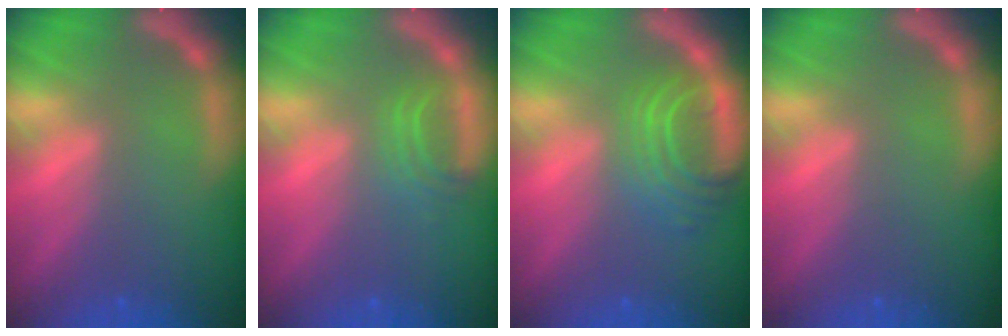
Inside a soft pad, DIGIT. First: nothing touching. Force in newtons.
{"total": 2.5}
{"total": 6.1}
{"total": 0.0}